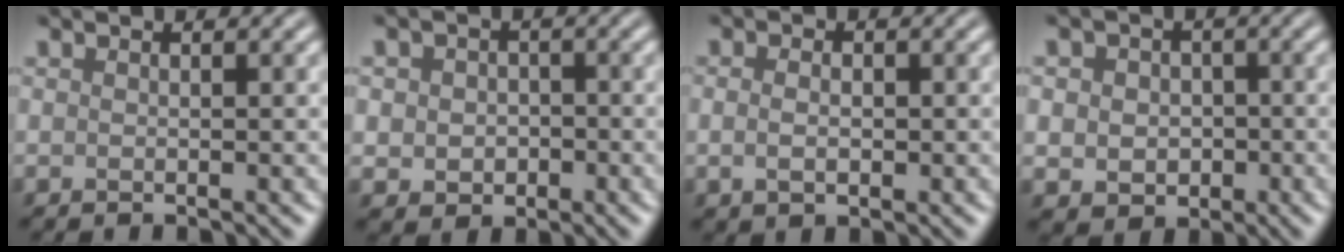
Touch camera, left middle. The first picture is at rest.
{"total": 3.2, "force": [-0.3, 2.8, 1.6], "torque": [-0.016, -0.005, -0.010]}
{"total": 2.5, "force": [0.0, 1.7, 1.8], "torque": [-0.022, 0.002, -0.002]}
{"total": 4.7, "force": [-0.1, 4.0, 2.4], "torque": [-0.028, 0.008, -0.017]}